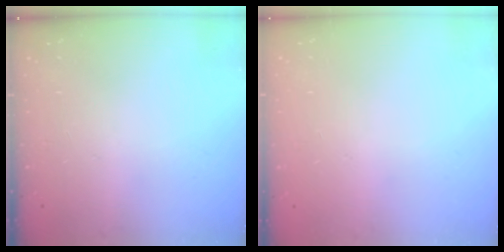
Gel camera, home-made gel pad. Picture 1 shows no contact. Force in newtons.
{"total": 0.0}